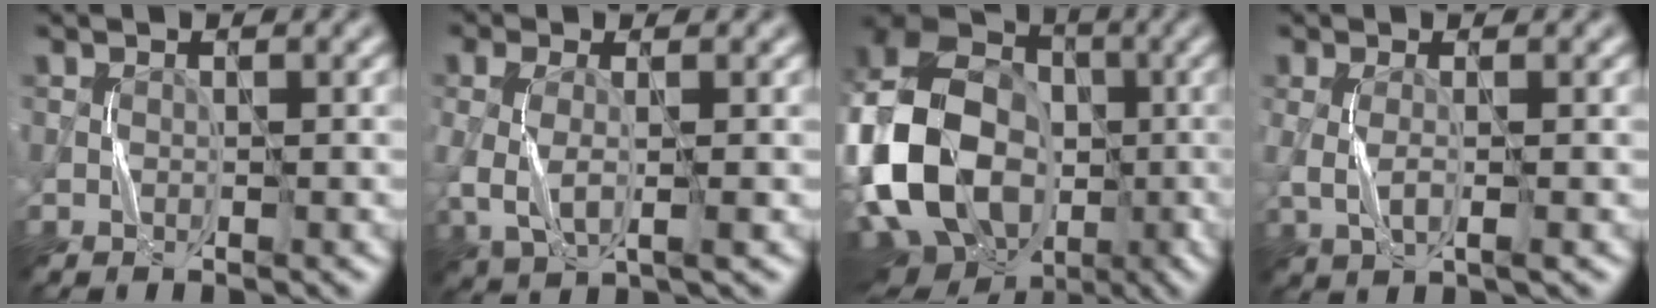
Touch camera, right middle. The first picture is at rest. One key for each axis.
{"total": 3.8, "fx": 0.1, "fy": 1.9, "fz": 3.2, "tx": -0.083, "ty": -0.001, "tz": 0.001}
{"total": 19.8, "fx": -3.6, "fy": 15.4, "fz": 12.0, "tx": -0.249, "ty": 0.006, "tz": -0.080}
{"total": 2.3, "fx": 0.2, "fy": 0.8, "fz": 2.1, "tx": -0.051, "ty": -0.003, "tz": 0.002}